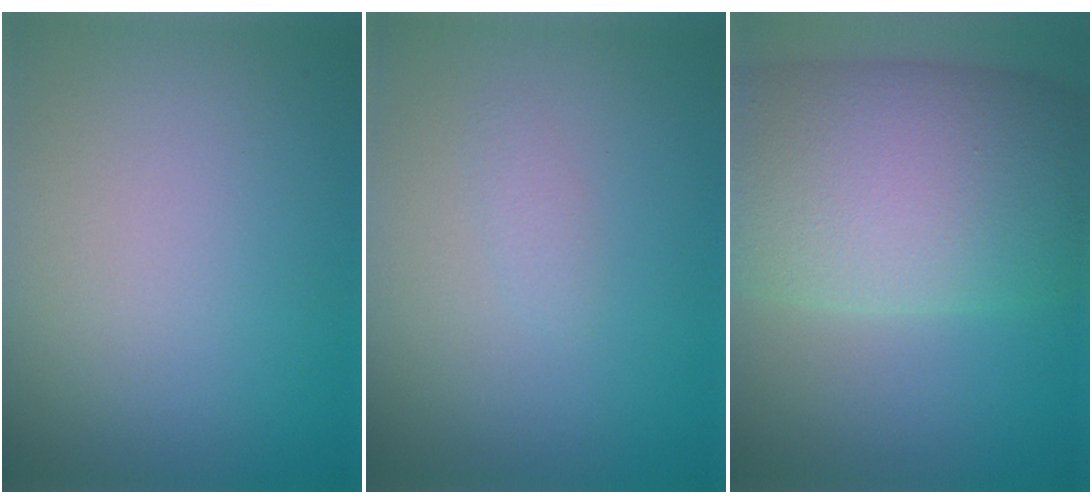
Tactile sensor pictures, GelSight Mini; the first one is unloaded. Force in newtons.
{"total": 0.8, "press": 0.8, "slide": 0.1}
{"total": 14.2, "press": 14.2, "slide": 0.6}